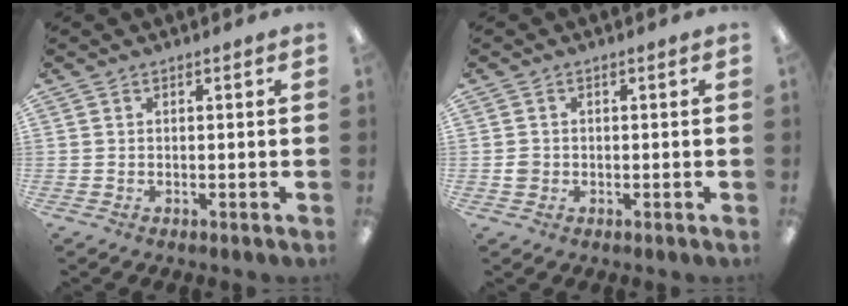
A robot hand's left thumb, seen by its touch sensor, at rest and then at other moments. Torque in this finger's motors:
{"motor_torque": [-0.27, 0.17, 0.18, -0.10, -0.01]}